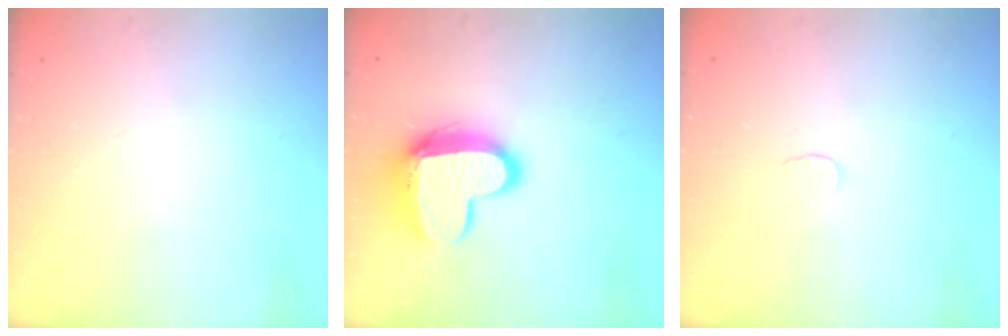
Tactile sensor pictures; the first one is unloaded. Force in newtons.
{"total": 12.8, "press": 12.7, "slide": 1.4}
{"total": 2.6, "press": 2.6, "slide": 0.2}